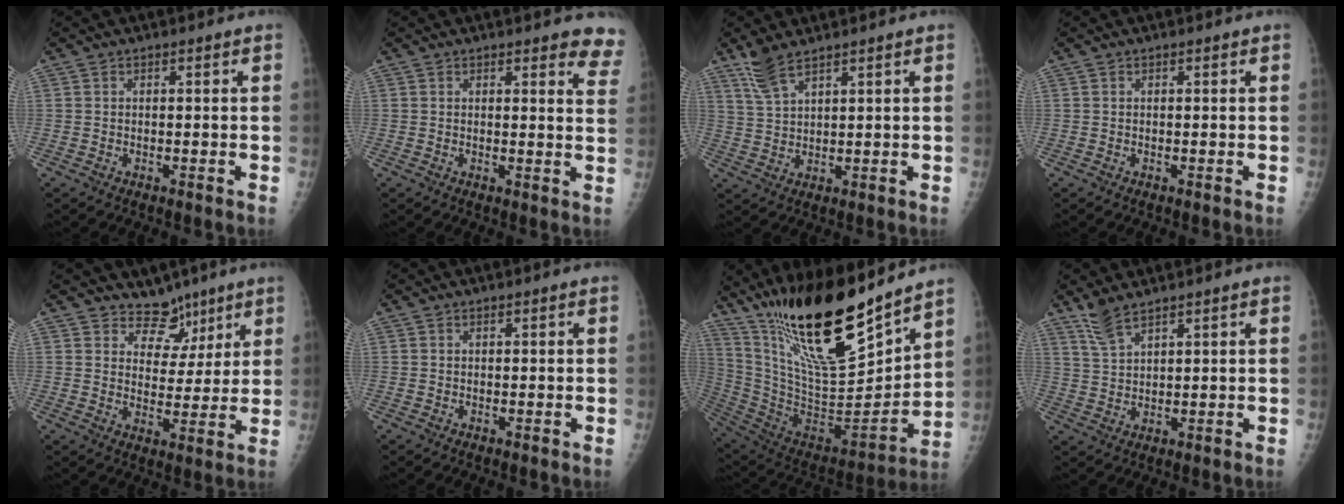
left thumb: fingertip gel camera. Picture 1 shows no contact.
{"total": 6.7, "force": [5.9, 2.0, 2.4], "torque": [0.010, -0.032, 0.037]}
{"total": 5.0, "force": [3.9, 1.2, 2.9], "torque": [-0.064, -0.009, 0.087]}
{"total": 0.0}
{"total": 7.1, "force": [5.4, 4.5, 0.5], "torque": [0.032, -0.039, 0.088]}
{"total": 0.0}
{"total": 27.2, "force": [19.9, 6.3, 17.5], "torque": [-0.268, -0.103, 0.354]}
{"total": 4.2, "force": [3.4, 0.8, 2.3], "torque": [-0.051, -0.009, 0.078]}